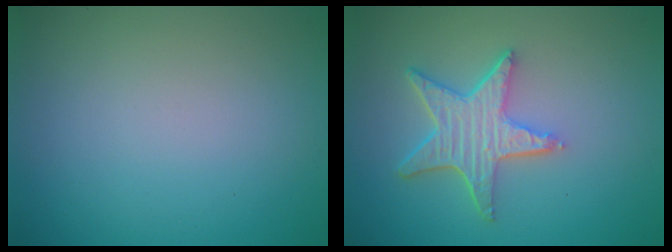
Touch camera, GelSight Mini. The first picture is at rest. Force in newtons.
{"total": 5.1, "press": 4.1, "slide": 3.1}